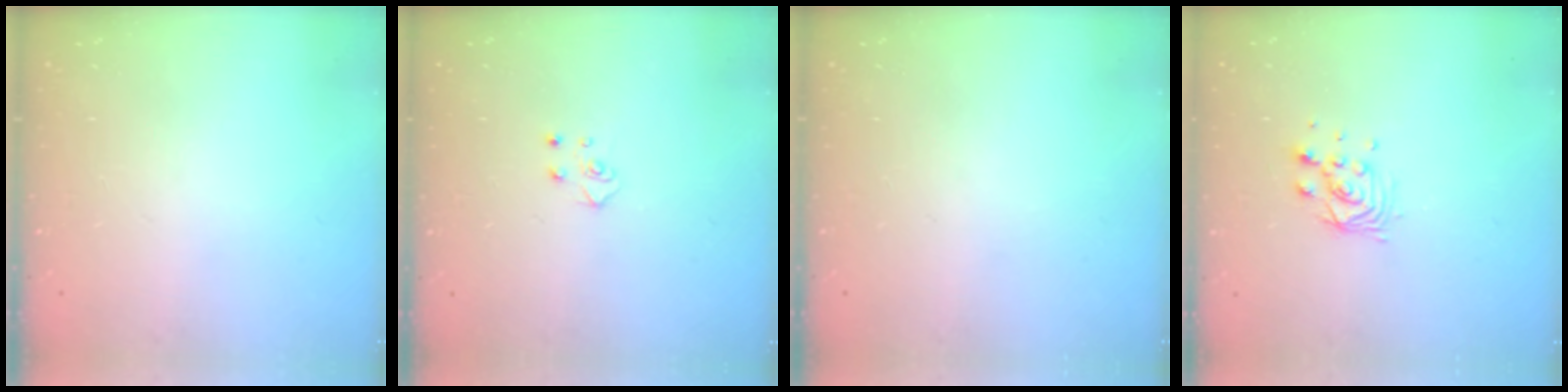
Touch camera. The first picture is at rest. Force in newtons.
{"total": 3.9, "press": 3.9, "slide": 0.4}
{"total": 0.0}
{"total": 7.0, "press": 7.0, "slide": 0.4}